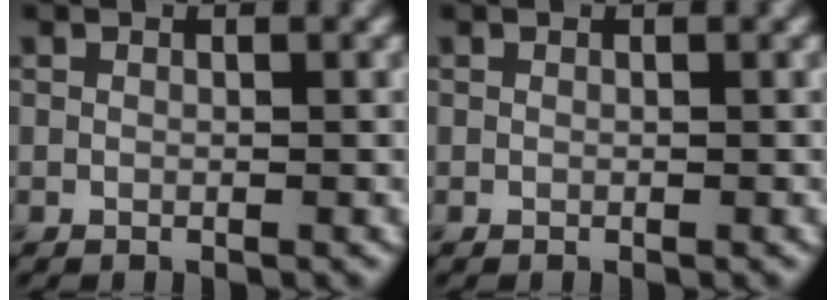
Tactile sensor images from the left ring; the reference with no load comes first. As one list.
[{"total": 0.0}]